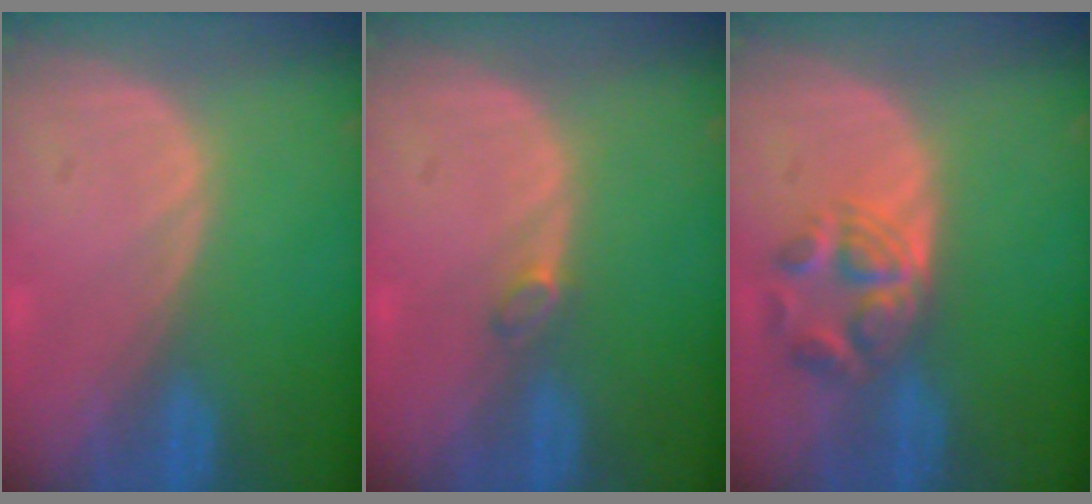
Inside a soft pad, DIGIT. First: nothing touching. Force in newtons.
{"total": 1.2, "press": 1.2, "slide": 0.4}
{"total": 5.6, "press": 5.0, "slide": 2.7}